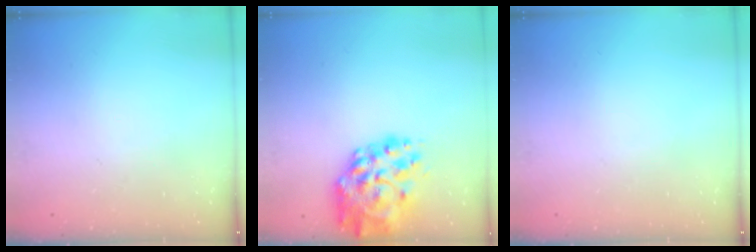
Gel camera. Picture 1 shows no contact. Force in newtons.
{"total": 17.0, "press": 16.0, "slide": 5.6}
{"total": 0.0}